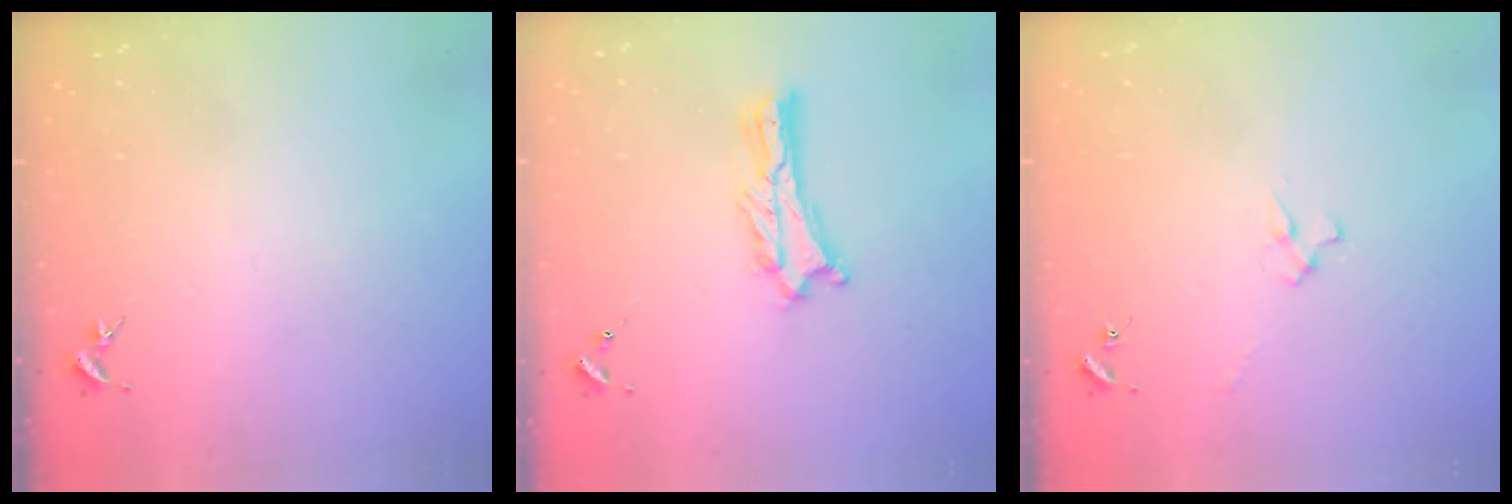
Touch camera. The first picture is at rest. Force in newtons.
{"total": 1.3, "press": 1.3, "slide": 0.3}
{"total": 2.4, "press": 2.4, "slide": 0.3}